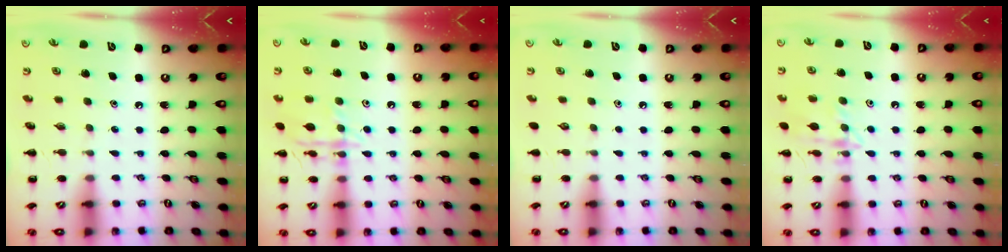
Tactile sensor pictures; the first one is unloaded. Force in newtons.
{"total": 12.9, "press": 12.9, "slide": 0.8}
{"total": 0.0}
{"total": 12.2, "press": 12.2, "slide": 0.6}